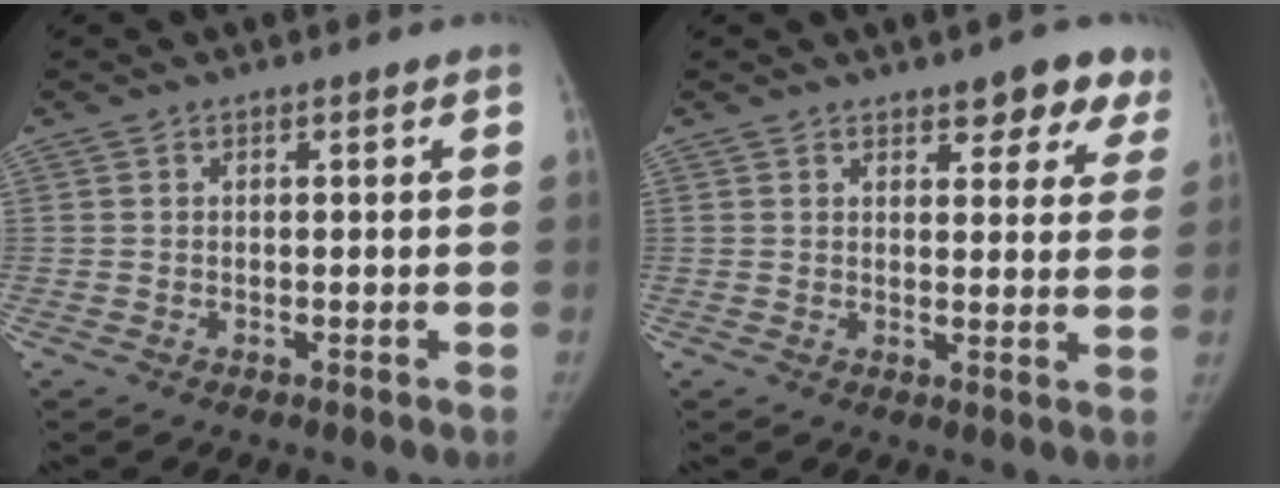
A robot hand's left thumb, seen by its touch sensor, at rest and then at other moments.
{"total": 7.5, "force": [5.2, 3.5, 4.1], "torque": [-0.007, -0.023, 0.058]}